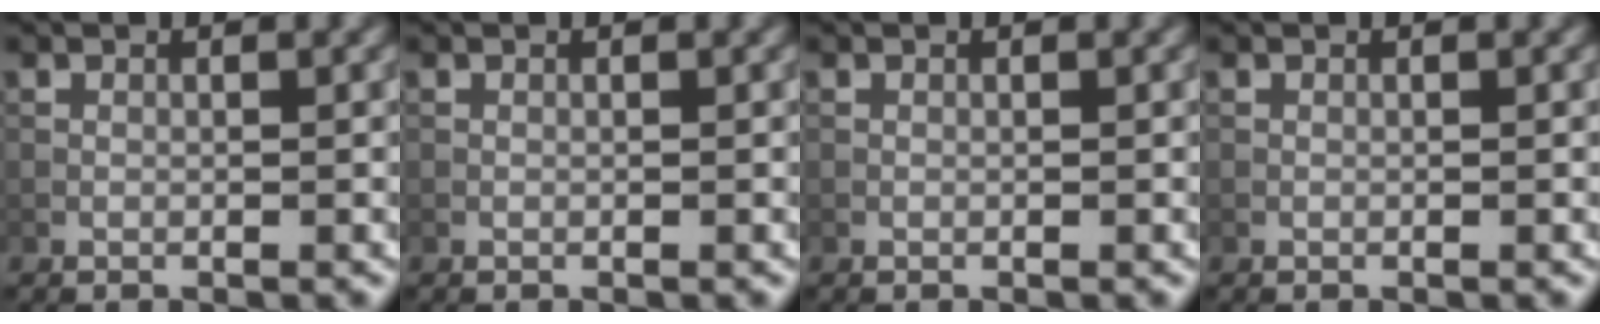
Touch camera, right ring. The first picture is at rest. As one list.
[{"total": 0.0}, {"total": 0.0}, {"total": 0.0}]